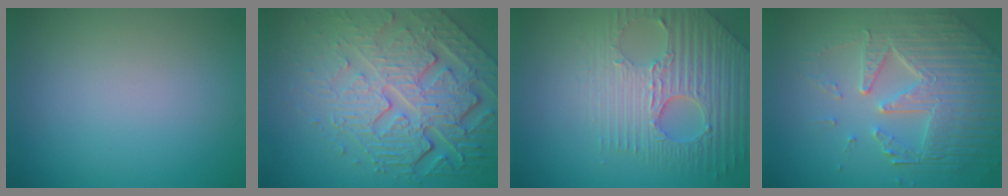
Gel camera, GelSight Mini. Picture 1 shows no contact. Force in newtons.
{"total": 8.6, "press": 5.8, "slide": 6.3}
{"total": 7.3, "press": 5.4, "slide": 4.9}
{"total": 7.4, "press": 5.4, "slide": 5.0}